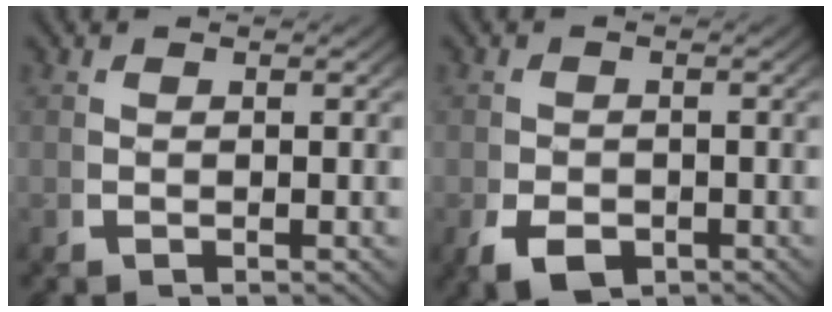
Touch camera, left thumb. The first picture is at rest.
{"total": 2.9, "force": [-1.7, 1.8, 1.5], "torque": [-0.033, -0.012, -0.025]}